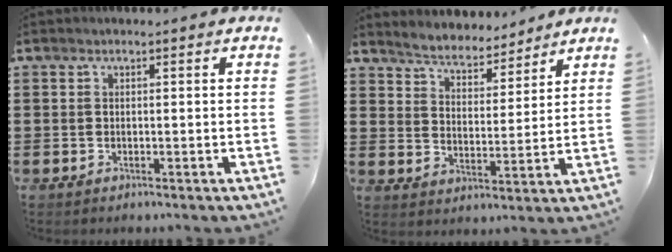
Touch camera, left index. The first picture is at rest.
{"total": 4.5, "force": [4.5, 0.3, -0.1], "torque": [-0.023, -0.028, 0.077]}